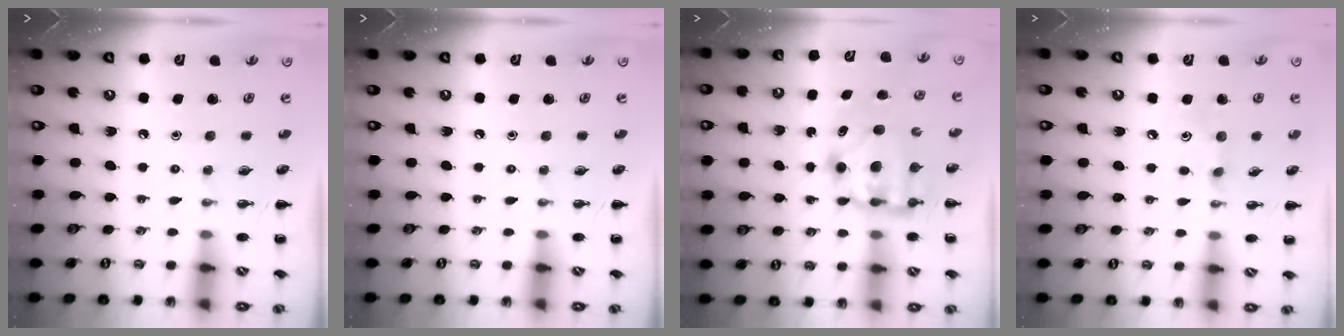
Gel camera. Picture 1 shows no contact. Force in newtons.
{"total": 0.0}
{"total": 6.7, "press": 6.5, "slide": 1.3}
{"total": 6.6, "press": 6.3, "slide": 1.8}